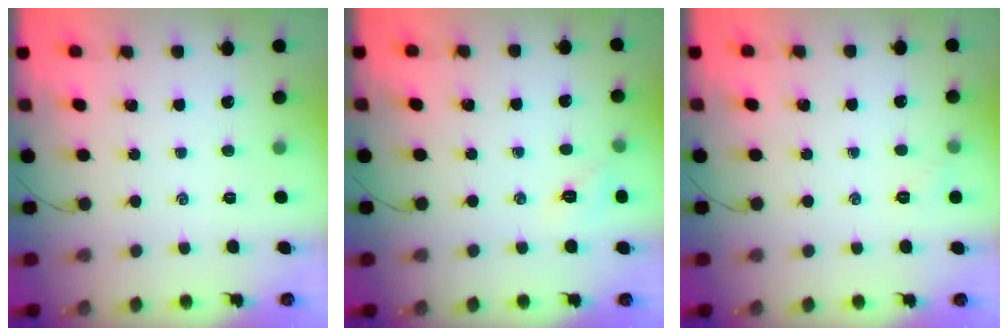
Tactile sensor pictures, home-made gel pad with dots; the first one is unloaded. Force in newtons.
{"total": 5.4, "press": 5.3, "slide": 1.4}
{"total": 3.7, "press": 3.6, "slide": 1.0}